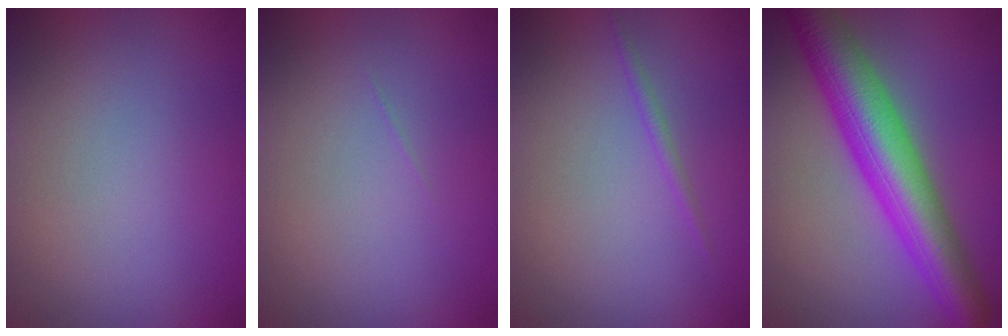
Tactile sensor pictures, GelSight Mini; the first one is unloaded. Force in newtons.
{"total": 0.0}
{"total": 0.7, "press": 0.7, "slide": 0.0}
{"total": 8.6, "press": 8.6, "slide": 0.1}